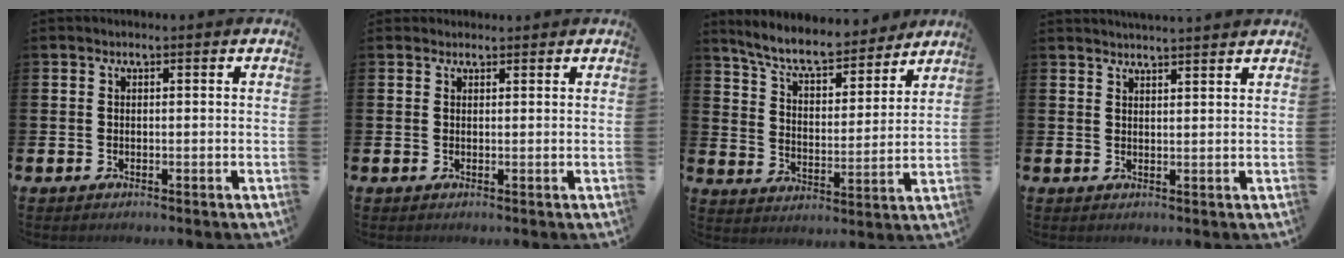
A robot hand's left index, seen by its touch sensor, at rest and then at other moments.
{"total": 1.1, "force": [1.1, 0.4, 0.0], "torque": [0.021, -0.004, 0.015]}
{"total": 8.2, "force": [7.5, 1.7, 2.9], "torque": [-0.079, -0.055, 0.129]}
{"total": 2.6, "force": [2.6, -0.3, 0.1], "torque": [0.000, -0.014, 0.046]}